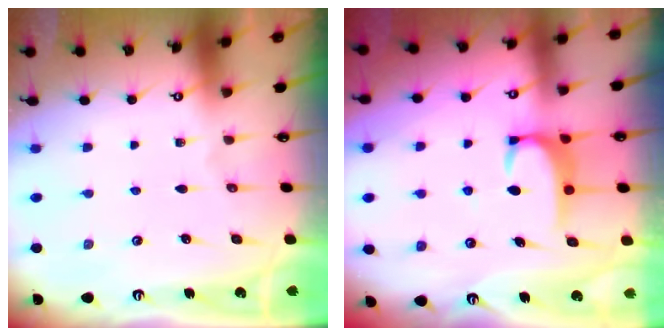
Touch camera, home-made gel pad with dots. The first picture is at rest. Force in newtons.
{"total": 3.0, "press": 2.9, "slide": 0.6}